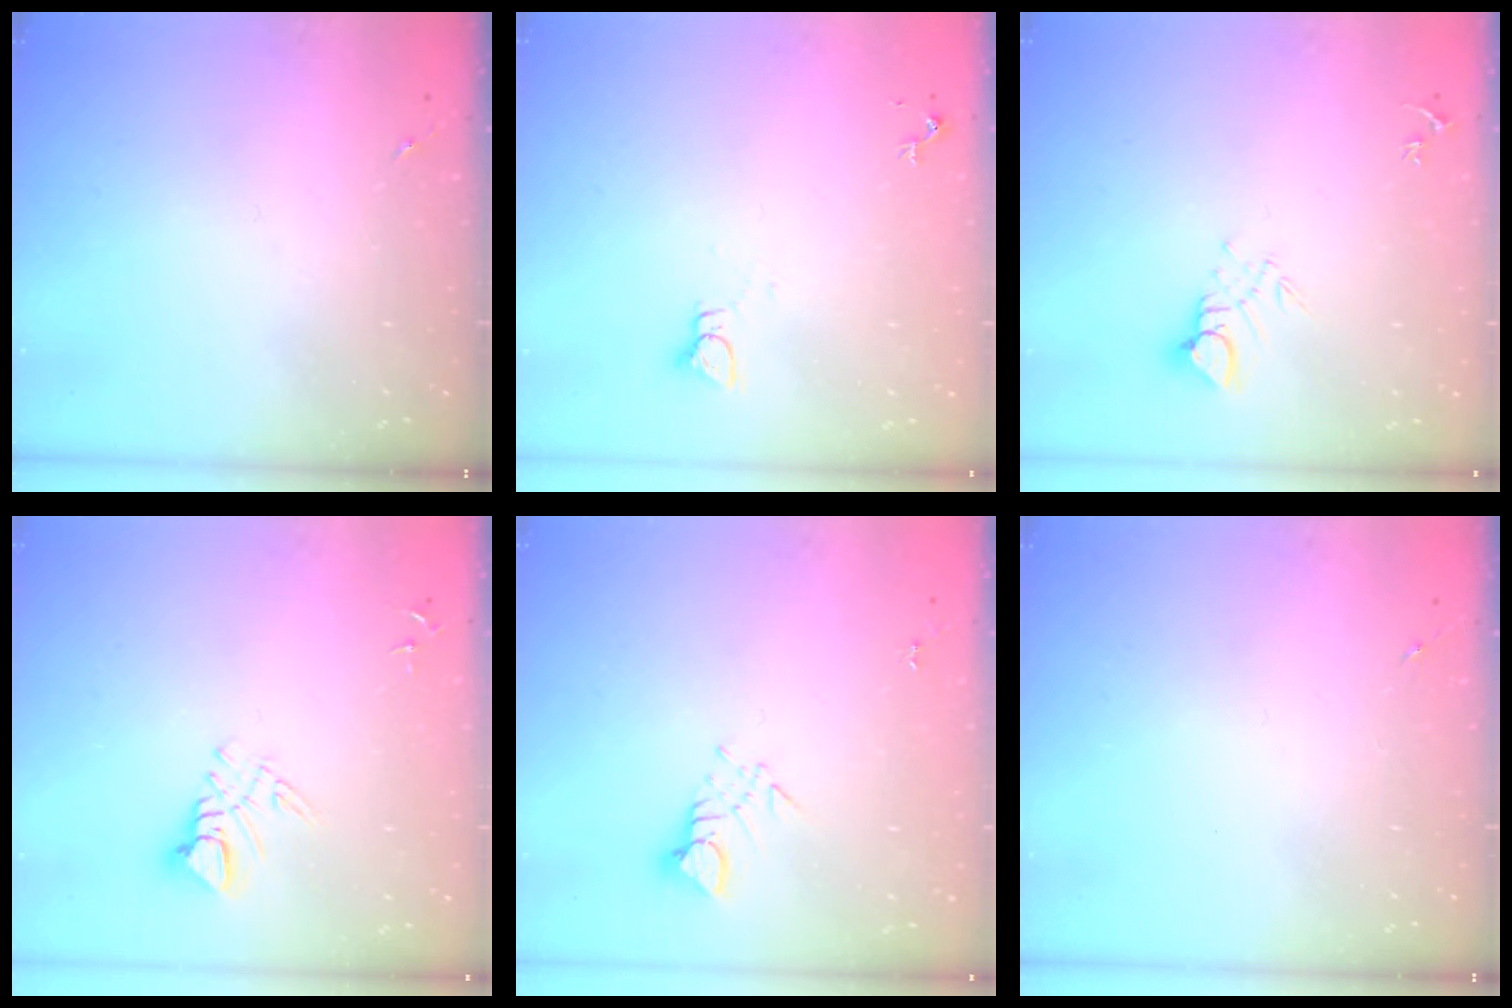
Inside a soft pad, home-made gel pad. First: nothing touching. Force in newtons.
{"total": 2.2, "press": 2.2, "slide": 0.1}
{"total": 5.2, "press": 5.2, "slide": 0.4}
{"total": 7.1, "press": 7.1, "slide": 0.7}
{"total": 3.5, "press": 3.5, "slide": 0.3}
{"total": 0.0}